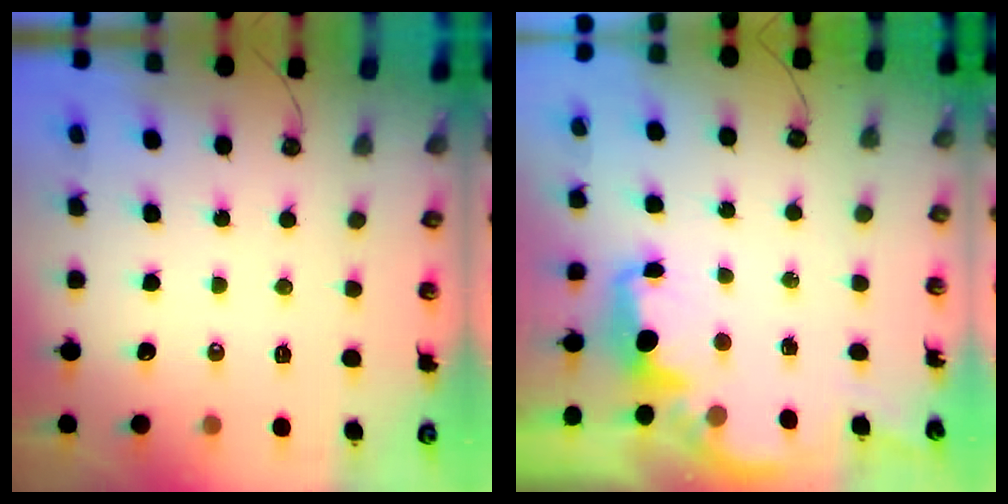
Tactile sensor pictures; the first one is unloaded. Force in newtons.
{"total": 2.0, "press": 1.8, "slide": 0.7}